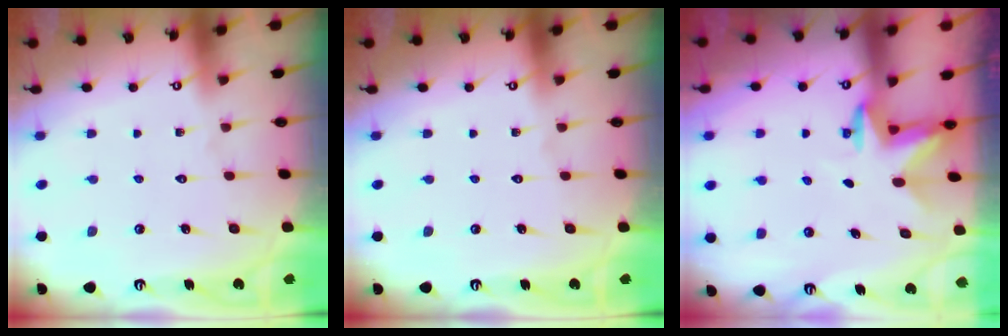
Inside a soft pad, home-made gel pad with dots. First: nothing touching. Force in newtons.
{"total": 0.0}
{"total": 2.8, "press": 2.7, "slide": 0.7}